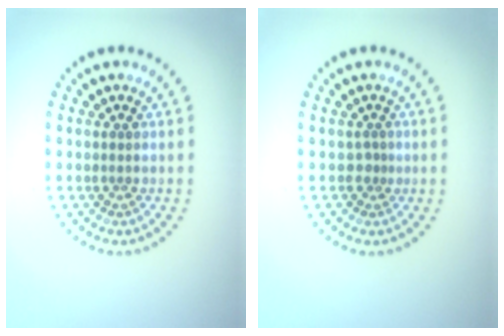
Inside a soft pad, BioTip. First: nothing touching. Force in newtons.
{"total": 0.5, "press": 0.2, "slide": 0.5}